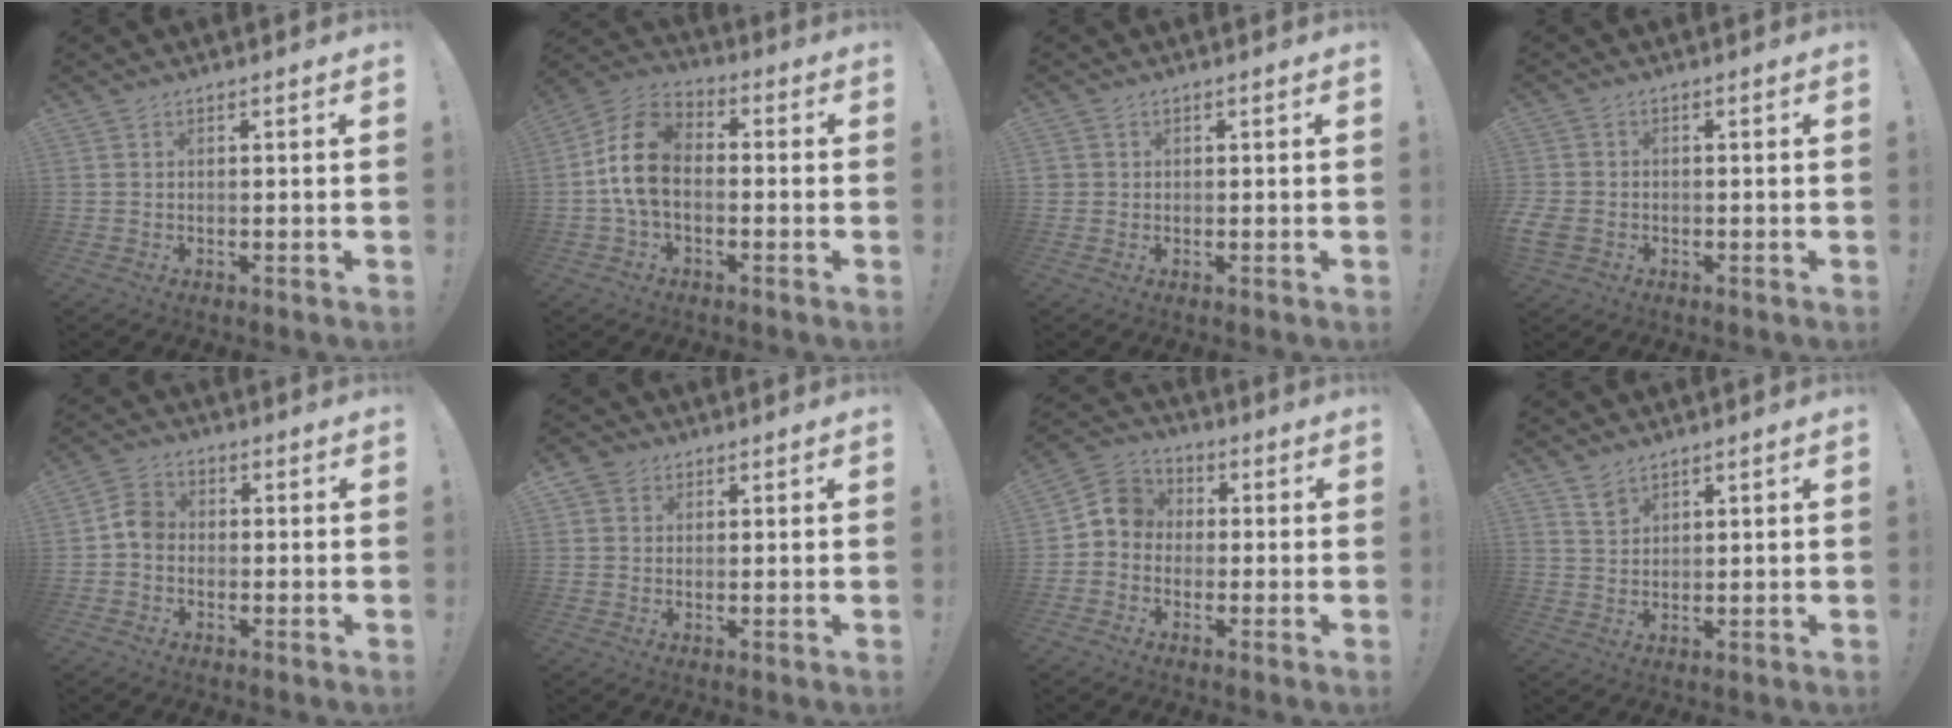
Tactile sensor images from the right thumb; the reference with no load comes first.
{"total": 13.8, "force": [-0.9, 9.2, 10.2], "torque": [-0.195, 0.029, -0.011]}
{"total": 1.3, "force": [0.2, 1.3, 0.2], "torque": [-0.010, 0.005, 0.005]}
{"total": 3.9, "force": [-0.8, 3.3, 1.9], "torque": [-0.052, 0.002, -0.015]}
{"total": 5.7, "force": [-1.4, 4.4, 3.2], "torque": [-0.054, 0.022, -0.023]}
{"total": 3.7, "force": [1.7, 3.2, 1.0], "torque": [-0.013, -0.004, 0.032]}
{"total": 7.7, "force": [-0.8, 6.9, 3.2], "torque": [-0.052, 0.024, -0.010]}
{"total": 3.9, "force": [2.9, 2.3, 1.2], "torque": [-0.016, -0.018, 0.055]}